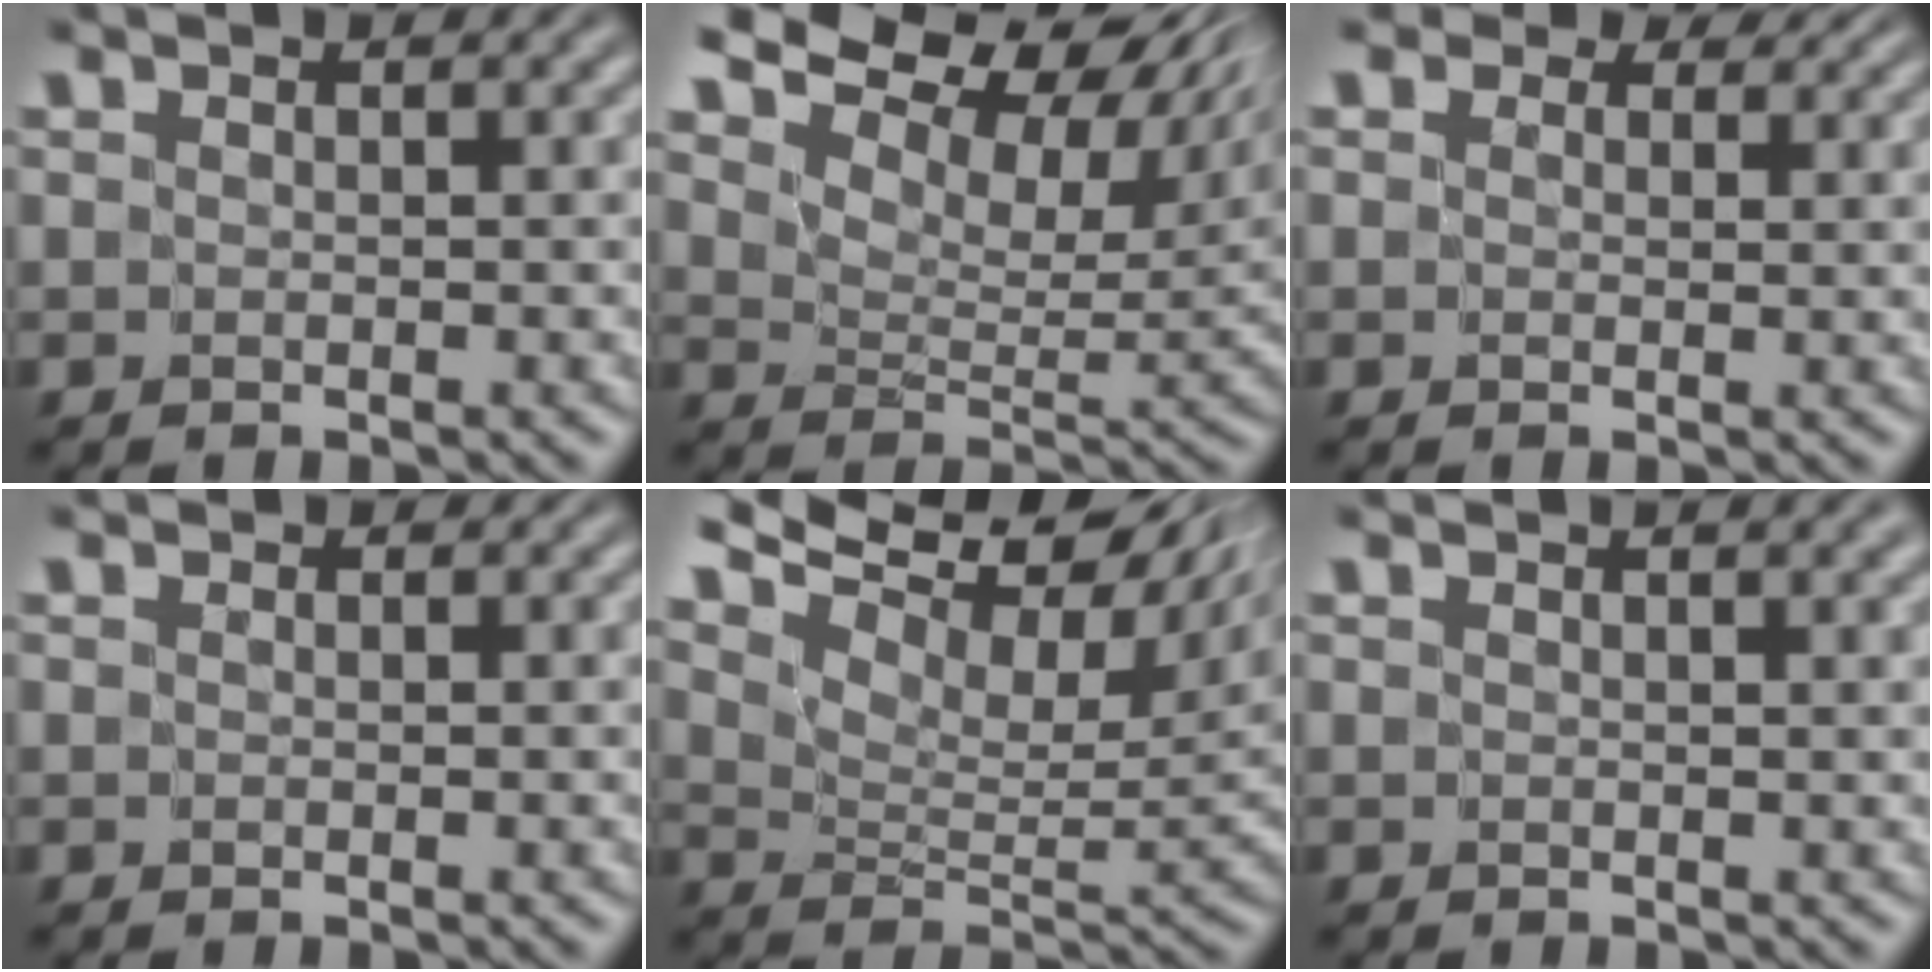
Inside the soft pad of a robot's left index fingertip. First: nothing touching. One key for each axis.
{"total": 11.5, "fx": 8.5, "fy": 4.9, "fz": 6.0, "tx": -0.130, "ty": 0.027, "tz": 0.138}
{"total": 4.1, "fx": 2.8, "fy": 2.5, "fz": 1.5, "tx": -0.048, "ty": 0.005, "tz": 0.037}
{"total": 0.6, "fx": 0.4, "fy": 0.4, "fz": 0.2, "tx": -0.011, "ty": 0.005, "tz": 0.010}
{"total": 12.8, "fx": 8.8, "fy": 5.0, "fz": 7.8, "tx": -0.159, "ty": 0.042, "tz": 0.139}
{"total": 4.6, "fx": 2.9, "fy": 2.0, "fz": 2.9, "tx": -0.015, "ty": 0.038, "tz": 0.017}